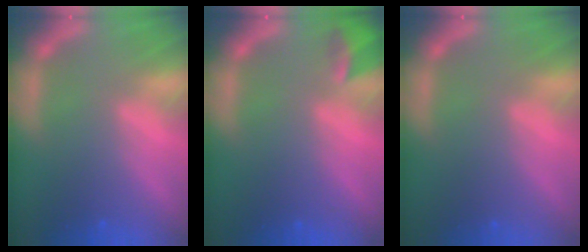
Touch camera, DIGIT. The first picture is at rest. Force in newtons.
{"total": 2.4}
{"total": 0.0}